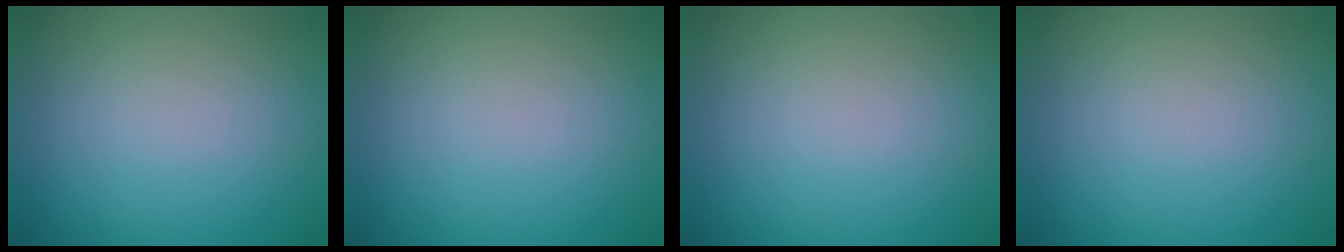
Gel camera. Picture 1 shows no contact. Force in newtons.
{"total": 0.0}
{"total": 0.0}
{"total": 0.0}